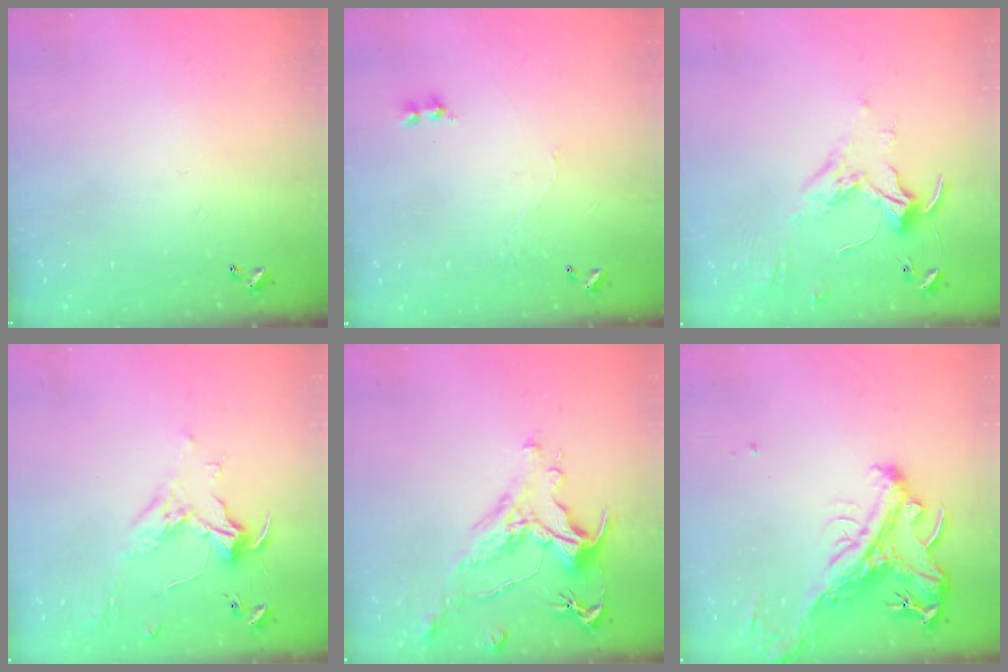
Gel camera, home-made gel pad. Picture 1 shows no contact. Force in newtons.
{"total": 6.0, "press": 6.0, "slide": 0.6}
{"total": 1.7, "press": 1.6, "slide": 0.5}
{"total": 1.8, "press": 1.7, "slide": 0.8}
{"total": 1.4, "press": 0.2, "slide": 1.4}
{"total": 2.6, "press": 2.2, "slide": 1.4}